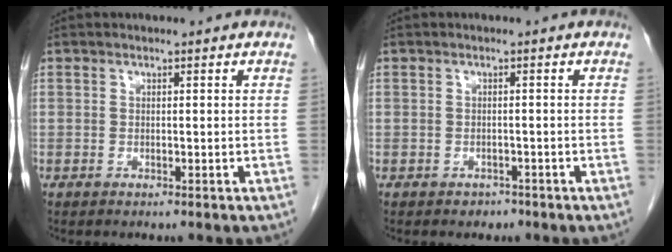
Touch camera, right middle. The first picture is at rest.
{"total": 1.3, "force": [-1.0, 0.9, 0.1], "torque": [-0.005, 0.002, -0.014]}